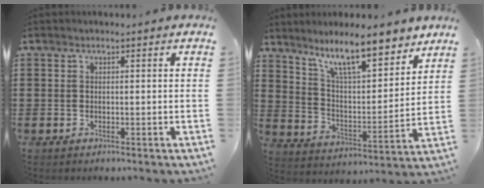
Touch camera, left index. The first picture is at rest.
{"total": 11.3, "force": [8.9, 2.2, 6.5], "torque": [-0.128, -0.044, 0.155]}